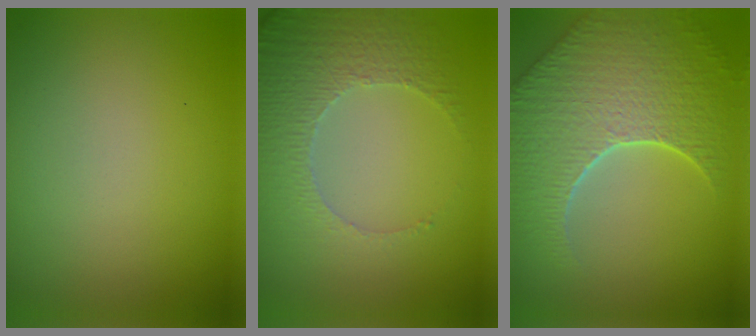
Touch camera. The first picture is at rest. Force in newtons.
{"total": 4.7, "press": 3.5, "slide": 3.1}
{"total": 8.7, "press": 6.2, "slide": 6.2}